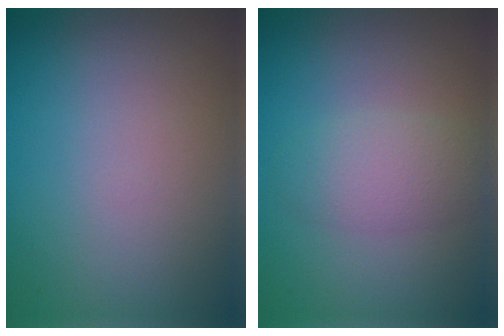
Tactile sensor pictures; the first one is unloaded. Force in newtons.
{"total": 2.8, "press": 2.8, "slide": 0.2}